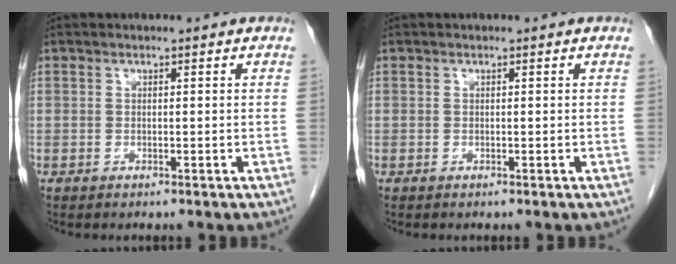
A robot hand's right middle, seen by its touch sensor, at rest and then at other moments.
{"total": 0.0}